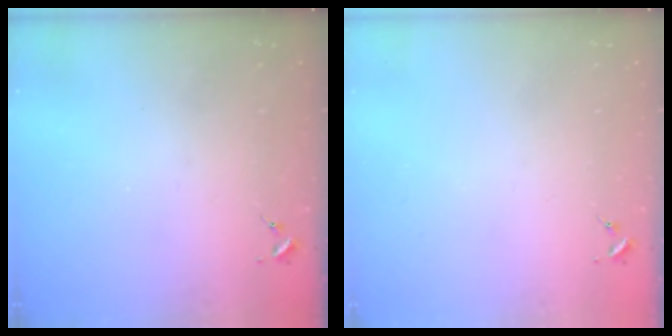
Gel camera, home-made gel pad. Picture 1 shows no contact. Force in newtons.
{"total": 0.0}